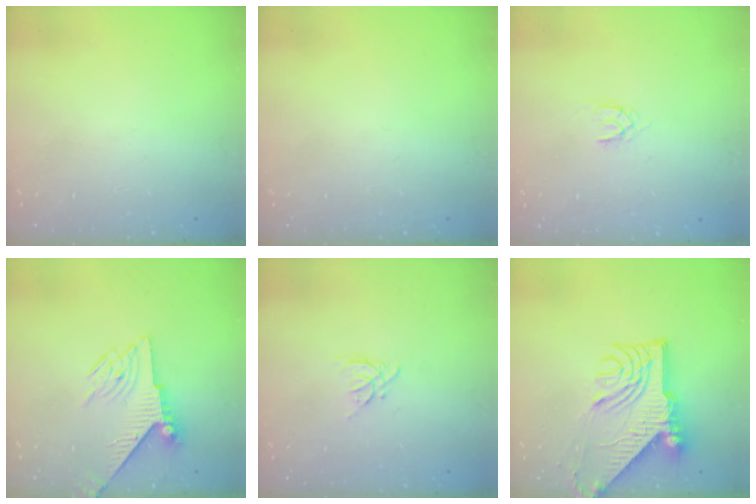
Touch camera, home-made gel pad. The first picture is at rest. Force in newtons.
{"total": 0.0}
{"total": 1.3, "press": 1.2, "slide": 0.3}
{"total": 6.7, "press": 6.6, "slide": 1.0}
{"total": 3.4, "press": 3.3, "slide": 0.7}
{"total": 12.0, "press": 11.9, "slide": 1.4}